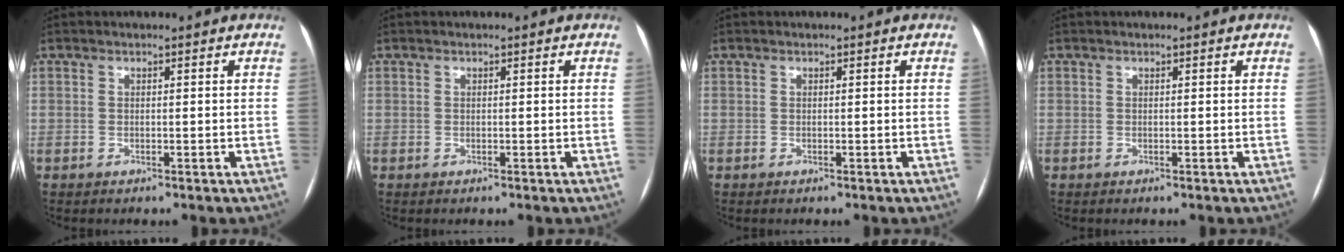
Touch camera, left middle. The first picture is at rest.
{"total": 0.0}
{"total": 0.0}
{"total": 0.0}